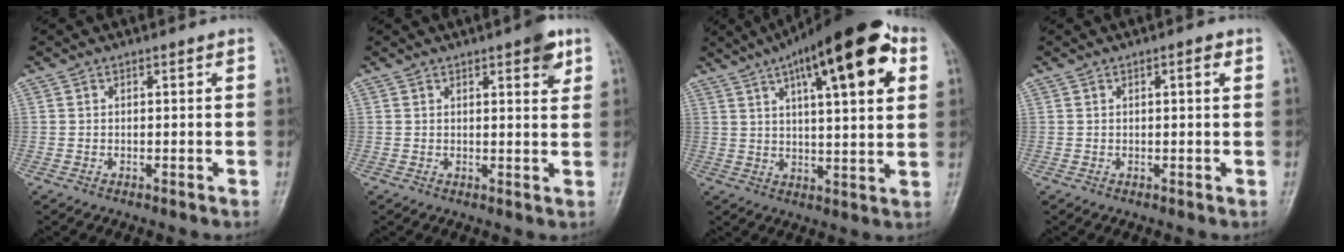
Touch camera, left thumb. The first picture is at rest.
{"total": 4.5, "force": [2.5, 1.4, 3.5], "torque": [-0.036, -0.010, 0.027]}
{"total": 21.1, "force": [9.4, 6.4, 17.8], "torque": [-0.248, 0.000, 0.137]}
{"total": 1.7, "force": [0.6, 0.4, 1.5], "torque": [-0.022, 0.001, 0.007]}